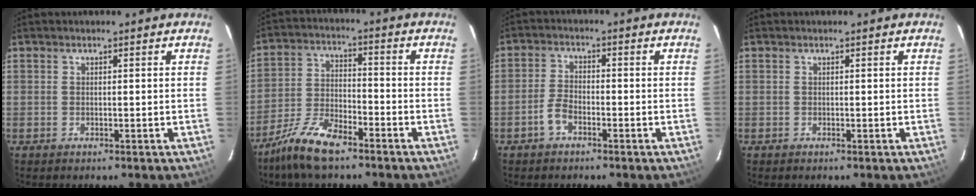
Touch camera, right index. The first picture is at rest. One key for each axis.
{"total": 10.0, "fx": -7.8, "fy": 2.8, "fz": 5.6, "tx": -0.124, "ty": -0.002, "tz": -0.152}
{"total": 3.5, "fx": -2.2, "fy": 1.7, "fz": 2.1, "tx": -0.056, "ty": 0.008, "tz": -0.044}
{"total": 0.0}